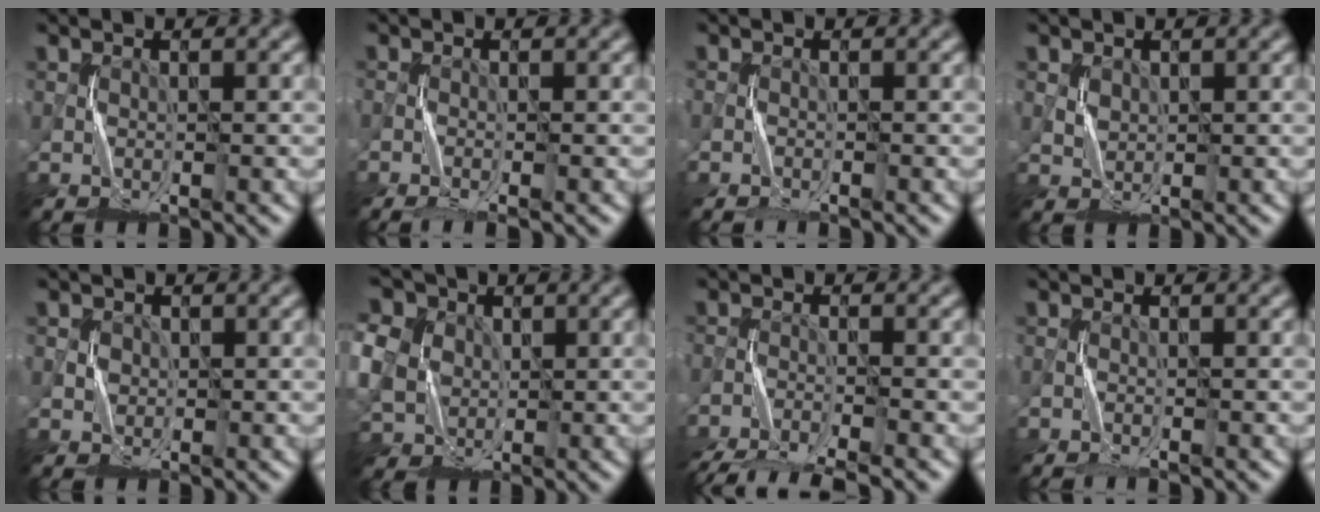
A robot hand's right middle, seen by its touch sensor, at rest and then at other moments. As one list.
[{"total": 2.1, "force": [-1.6, 0.1, 1.3], "torque": [-0.025, -0.004, -0.032]}, {"total": 1.0, "force": [-0.9, 0.1, 0.2], "torque": [-0.003, -0.002, -0.020]}, {"total": 0.7, "force": [0.4, 0.6, 0.1], "torque": [-0.005, -0.003, 0.014]}, {"total": 1.0, "force": [0.0, 1.0, -0.2], "torque": [0.003, -0.003, 0.004]}, {"total": 10.8, "force": [2.2, 9.1, 5.4], "torque": [-0.135, 0.025, 0.019]}, {"total": 7.6, "force": [-7.1, 0.8, 2.6], "torque": [-0.045, -0.018, -0.120]}, {"total": 1.0, "force": [-1.0, 0.1, 0.3], "torque": [-0.004, -0.002, -0.020]}]